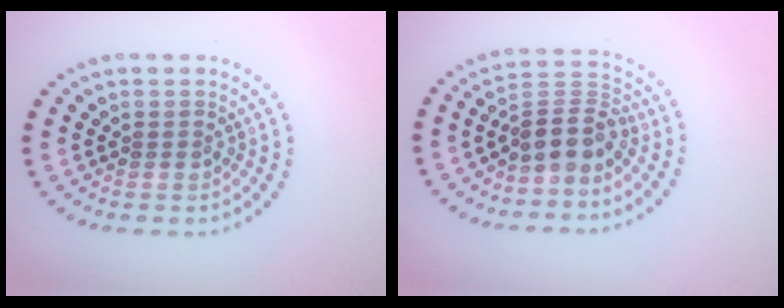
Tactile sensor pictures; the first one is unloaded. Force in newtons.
{"total": 3.9, "press": 3.2, "slide": 2.2}